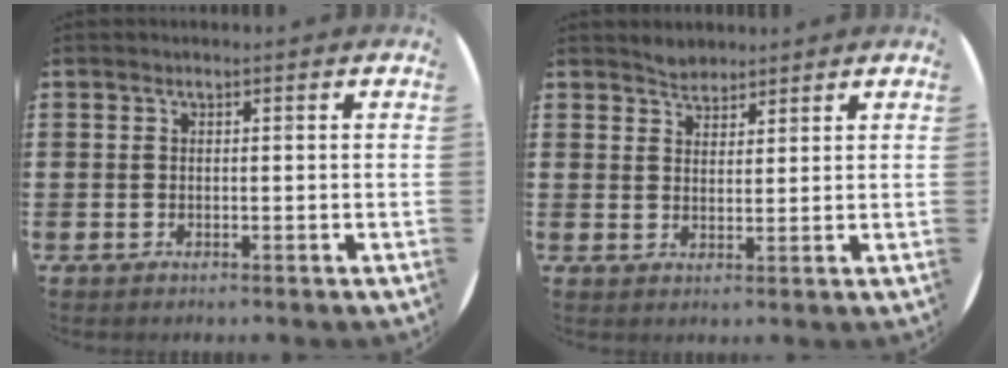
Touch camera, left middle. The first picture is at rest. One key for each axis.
{"total": 2.4, "fx": 2.3, "fy": 0.8, "fz": -0.1, "tx": -0.002, "ty": 0.003, "tz": 0.045}